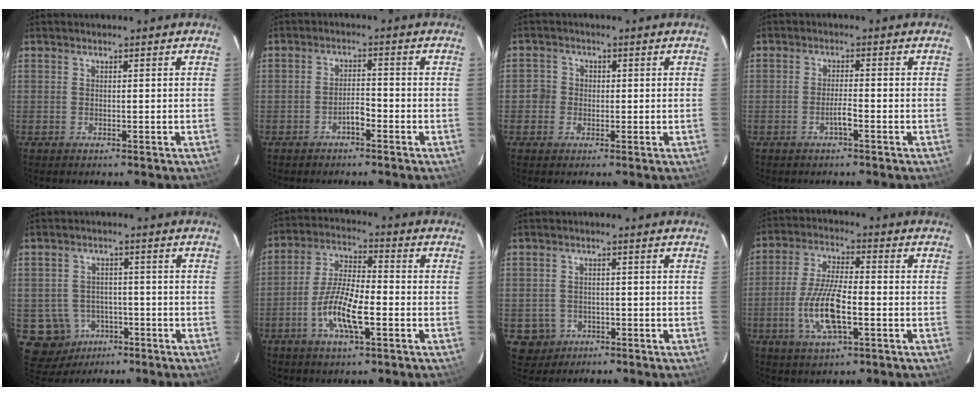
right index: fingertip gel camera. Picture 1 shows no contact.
{"total": 2.5, "force": [-1.9, 0.6, 1.6], "torque": [-0.031, 0.008, -0.032]}
{"total": 3.0, "force": [-0.8, 2.9, 0.3], "torque": [0.001, 0.011, -0.016]}
{"total": 2.3, "force": [-1.3, 0.0, 1.9], "torque": [-0.038, 0.002, -0.024]}
{"total": 8.9, "force": [-3.6, 8.0, 1.7], "torque": [-0.068, 0.020, -0.037]}
{"total": 10.7, "force": [-4.1, 3.2, 9.4], "torque": [-0.192, -0.003, -0.078]}
{"total": 4.9, "force": [-1.5, 4.6, 0.5], "torque": [-0.021, 0.011, -0.013]}
{"total": 11.4, "force": [-3.5, 3.4, 10.3], "torque": [-0.212, -0.004, -0.067]}